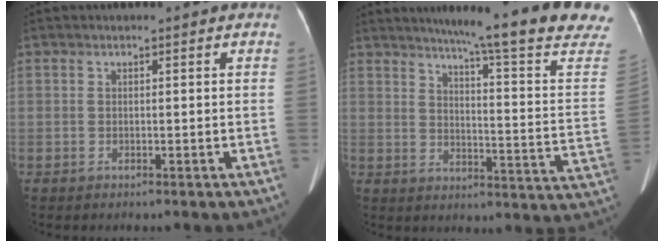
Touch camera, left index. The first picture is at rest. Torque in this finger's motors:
{"motor_torque": [0.77, -1.37, 0.20, 0.11]}